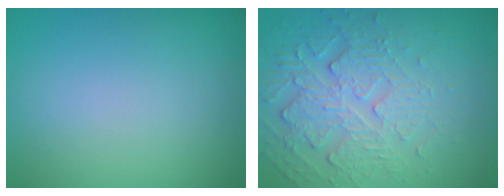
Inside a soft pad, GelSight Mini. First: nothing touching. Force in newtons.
{"total": 5.3, "press": 3.7, "slide": 3.7}